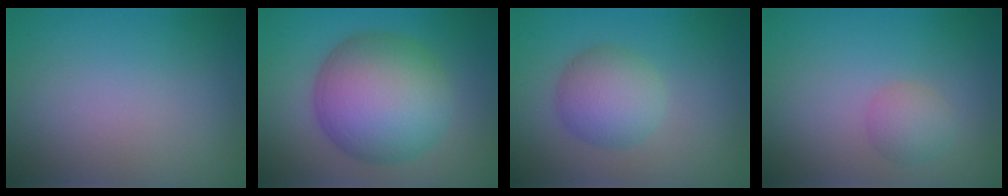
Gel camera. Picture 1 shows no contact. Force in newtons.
{"total": 11.2, "press": 11.1, "slide": 0.4}
{"total": 4.3, "press": 4.3, "slide": 0.1}
{"total": 2.0, "press": 2.0, "slide": 0.0}